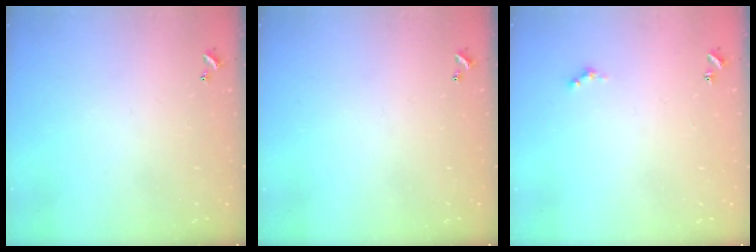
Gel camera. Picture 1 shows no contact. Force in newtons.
{"total": 0.0}
{"total": 1.4, "press": 1.3, "slide": 0.4}